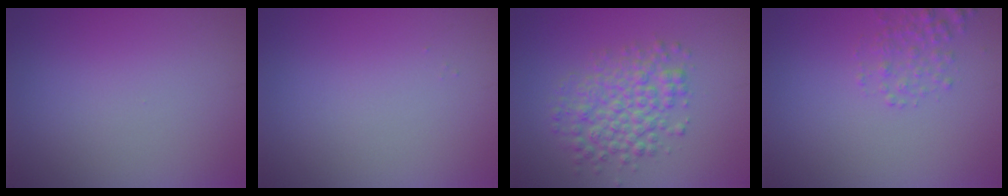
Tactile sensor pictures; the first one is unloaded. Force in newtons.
{"total": 0.0}
{"total": 4.6, "press": 4.6, "slide": 0.2}
{"total": 2.0, "press": 2.0, "slide": 0.1}